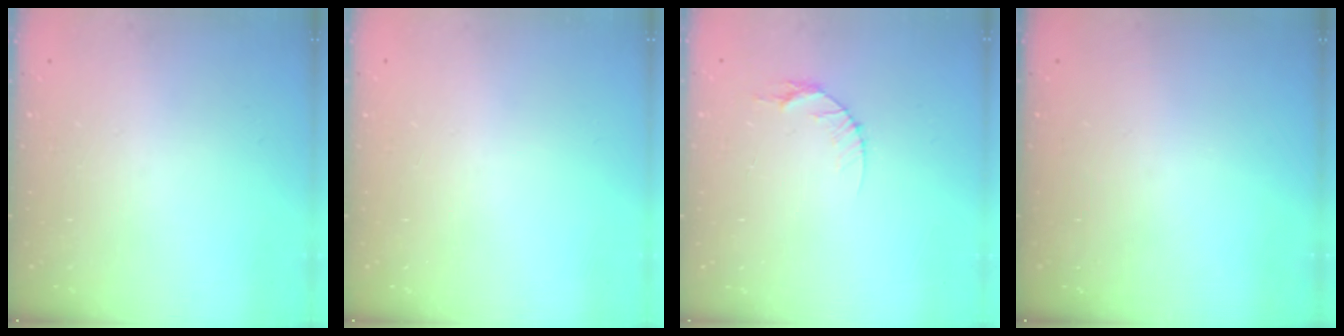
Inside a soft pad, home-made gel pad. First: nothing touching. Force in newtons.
{"total": 0.0}
{"total": 5.3, "press": 5.2, "slide": 0.5}
{"total": 0.0}